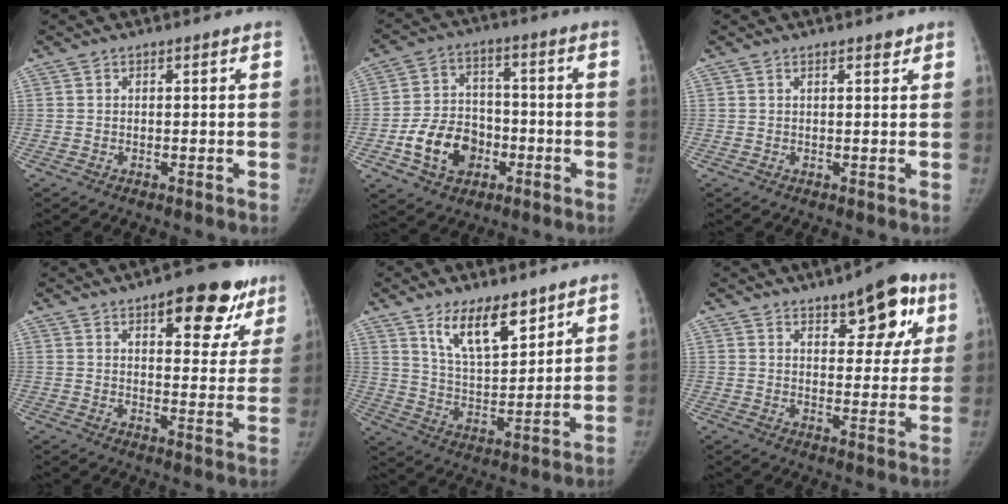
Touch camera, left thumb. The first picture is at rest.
{"total": 12.2, "force": [-4.4, 9.2, 6.7], "torque": [-0.085, 0.027, -0.078]}
{"total": 1.3, "force": [1.0, 0.4, 0.8], "torque": [-0.009, -0.005, 0.014]}
{"total": 16.0, "force": [9.4, 6.7, 11.1], "torque": [-0.087, -0.038, 0.122]}
{"total": 11.7, "force": [7.7, 4.6, 7.5], "torque": [-0.106, -0.053, 0.145]}
{"total": 12.3, "force": [6.7, 5.2, 8.9], "torque": [-0.075, -0.019, 0.088]}